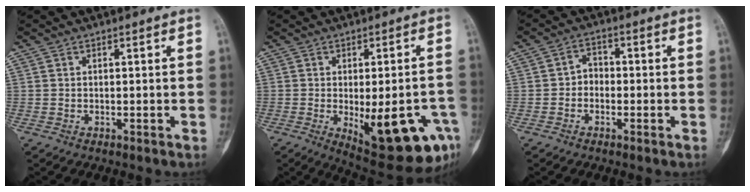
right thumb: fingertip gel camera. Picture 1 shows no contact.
{"total": 17.9, "force": [-5.9, 6.3, 15.7], "torque": [-0.158, 0.008, -0.057]}
{"total": 3.2, "force": [-0.9, 2.6, 1.7], "torque": [-0.004, 0.018, -0.026]}